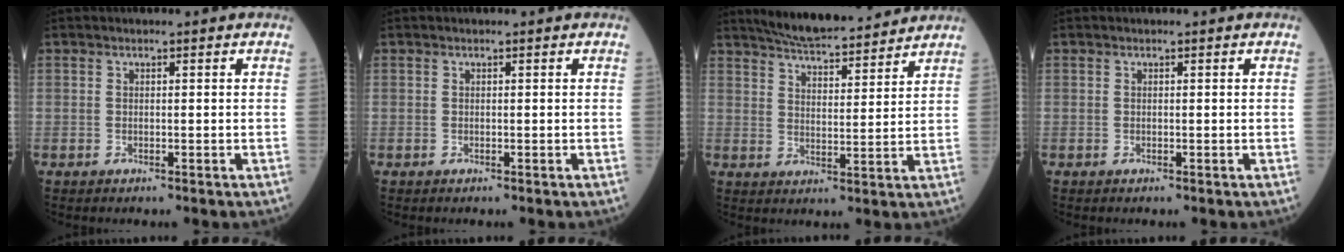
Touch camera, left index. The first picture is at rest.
{"total": 0.0}
{"total": 12.7, "force": [11.7, 1.6, 4.6], "torque": [-0.074, 0.008, 0.175]}
{"total": 0.0}